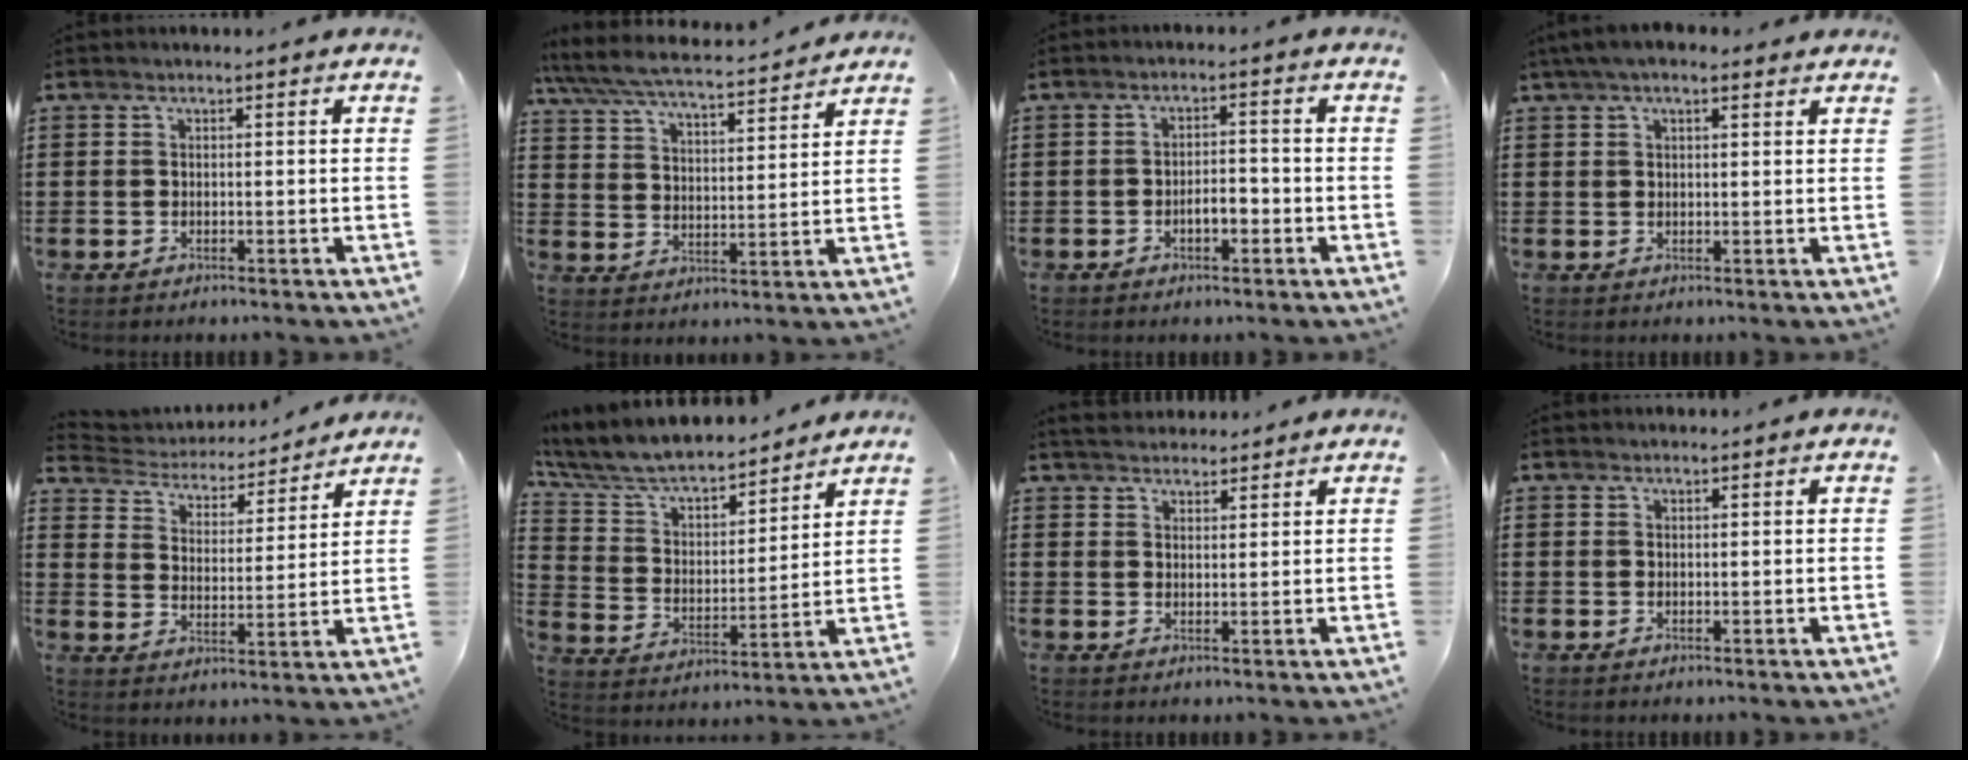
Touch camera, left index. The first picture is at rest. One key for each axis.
{"total": 5.9, "fx": 5.6, "fy": 0.4, "fz": 1.9, "tx": -0.061, "ty": -0.035, "tz": 0.092}
{"total": 3.2, "fx": -1.2, "fy": 1.3, "fz": 2.7, "tx": -0.050, "ty": 0.007, "tz": -0.024}
{"total": 3.5, "fx": 2.3, "fy": 1.2, "fz": 2.3, "tx": -0.049, "ty": 0.009, "tz": 0.042}
{"total": 4.0, "fx": 3.9, "fy": 0.8, "fz": 0.3, "tx": -0.032, "ty": -0.029, "tz": 0.062}
{"total": 7.5, "fx": 6.8, "fy": 1.7, "fz": 2.7, "tx": -0.085, "ty": -0.046, "tz": 0.115}
{"total": 3.1, "fx": 2.9, "fy": 0.8, "fz": 0.1, "tx": -0.011, "ty": -0.002, "tz": 0.057}
{"total": 0.8, "fx": 0.8, "fy": 0.2, "fz": 0.1, "tx": -0.004, "ty": 0.000, "tz": 0.016}